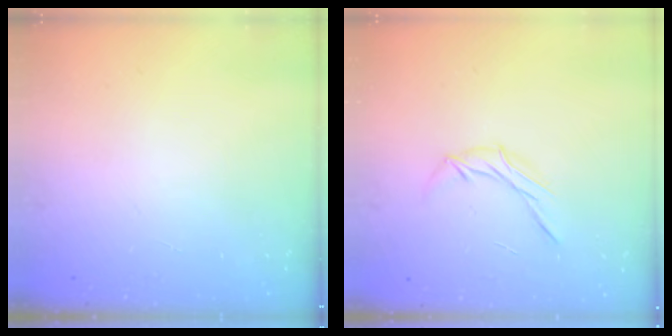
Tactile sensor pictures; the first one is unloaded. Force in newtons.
{"total": 6.6, "press": 6.6, "slide": 0.2}